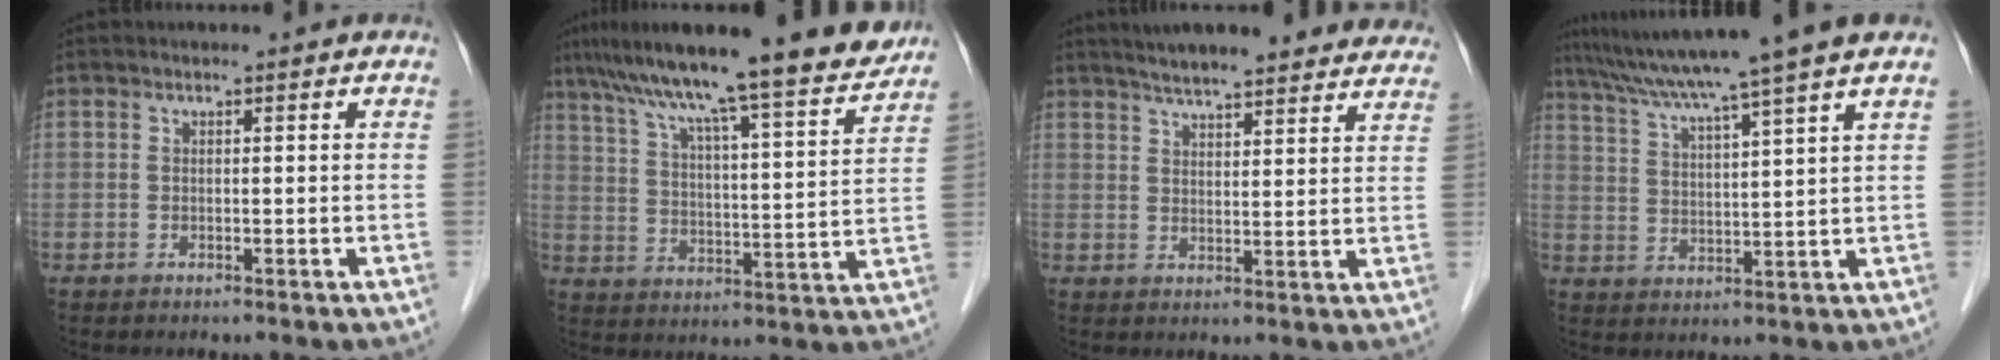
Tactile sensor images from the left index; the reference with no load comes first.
{"total": 19.9, "force": [16.7, 0.7, 10.9], "torque": [-0.173, 0.010, 0.244]}
{"total": 20.3, "force": [18.2, 3.2, 8.4], "torque": [-0.115, 0.011, 0.227]}
{"total": 13.5, "force": [10.9, -1.8, 7.8], "torque": [-0.134, 0.013, 0.165]}